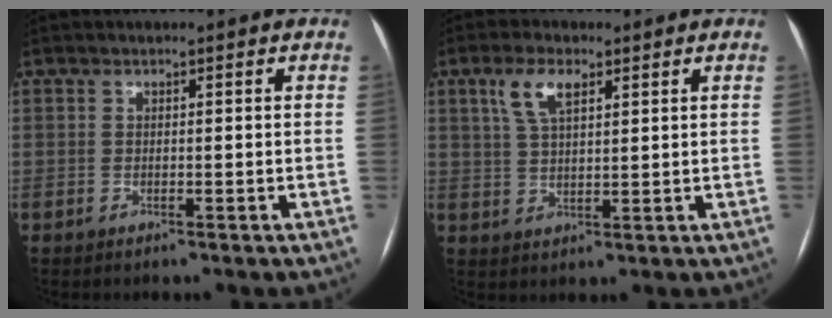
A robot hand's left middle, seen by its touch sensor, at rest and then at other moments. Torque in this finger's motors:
{"motor_torque": [0.76, -0.75, 0.41, 0.07]}